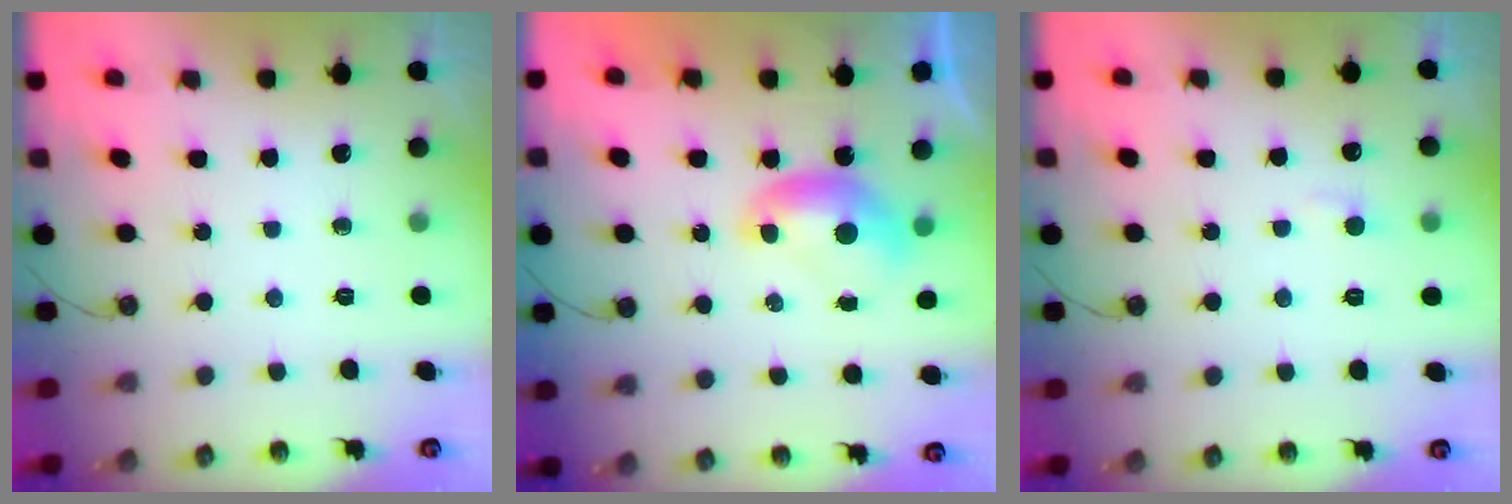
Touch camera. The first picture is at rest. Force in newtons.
{"total": 0.0}
{"total": 2.7, "press": 2.7, "slide": 0.4}